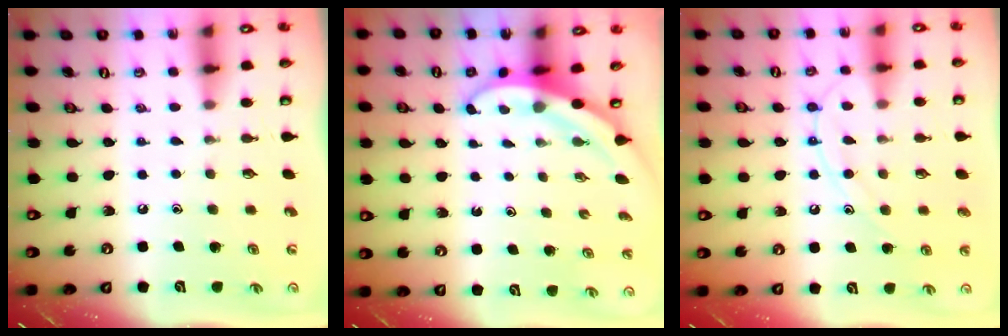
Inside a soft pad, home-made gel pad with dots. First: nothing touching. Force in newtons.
{"total": 3.3, "press": 3.3, "slide": 0.1}
{"total": 10.9, "press": 10.8, "slide": 1.0}